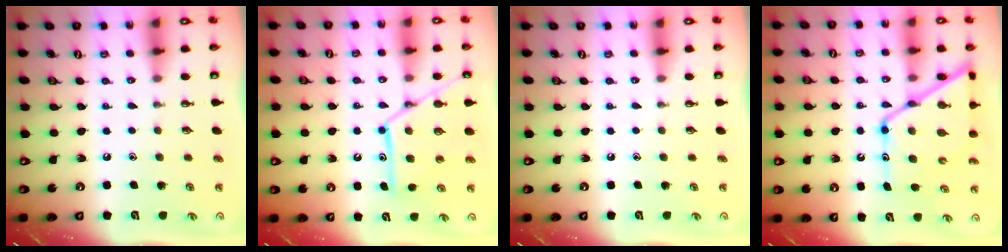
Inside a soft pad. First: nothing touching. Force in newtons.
{"total": 15.8, "press": 15.7, "slide": 1.2}
{"total": 0.0}
{"total": 17.5, "press": 17.4, "slide": 1.3}